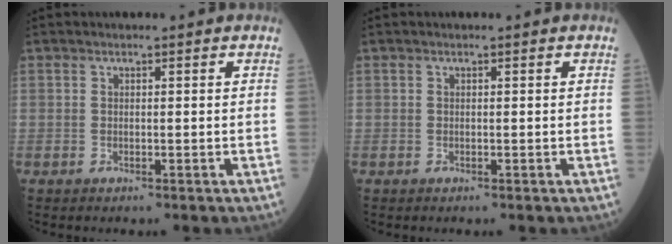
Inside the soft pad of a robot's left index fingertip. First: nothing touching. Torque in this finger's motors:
{"motor_torque": [0.00, 0.00, 0.00, 0.00]}